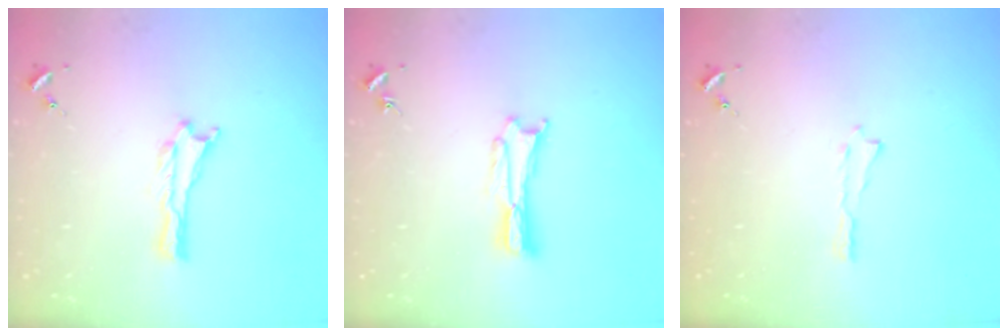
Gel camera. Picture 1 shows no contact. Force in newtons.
{"total": 0.9, "press": 0.9, "slide": 0.2}
{"total": 0.0}